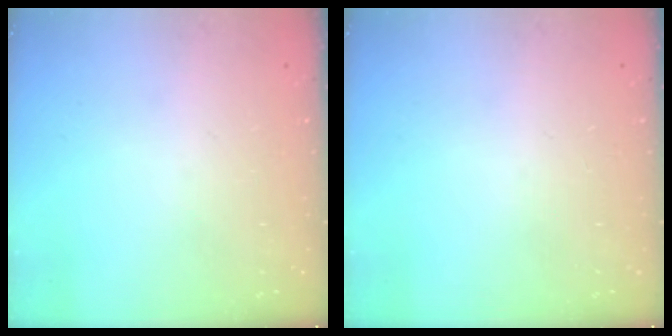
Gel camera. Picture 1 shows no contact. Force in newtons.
{"total": 0.0}